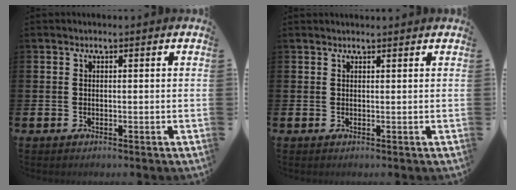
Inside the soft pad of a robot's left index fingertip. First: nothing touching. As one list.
[{"total": 0.7, "force": [0.6, -0.1, 0.1], "torque": [-0.001, -0.001, 0.012]}]